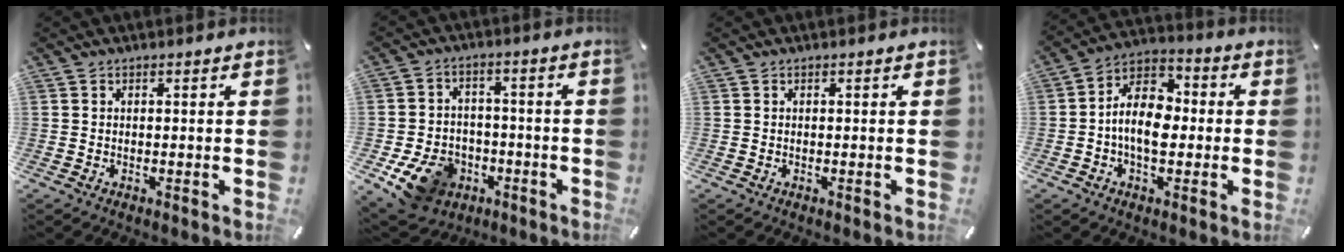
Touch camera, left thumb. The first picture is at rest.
{"total": 12.1, "force": [-5.6, 9.2, 5.6], "torque": [-0.117, 0.036, -0.093]}
{"total": 0.0}
{"total": 10.9, "force": [-1.4, 7.5, 7.9], "torque": [-0.157, 0.009, -0.025]}